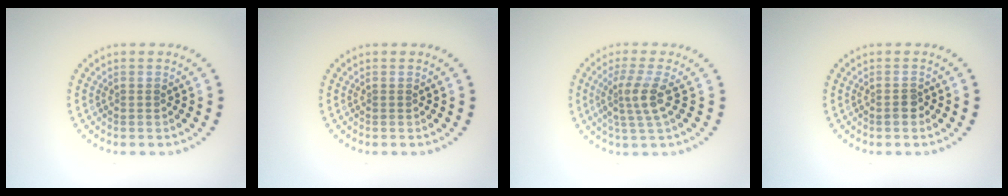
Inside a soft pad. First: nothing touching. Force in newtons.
{"total": 0.0}
{"total": 2.9, "press": 2.2, "slide": 1.9}
{"total": 1.3, "press": 1.1, "slide": 0.5}